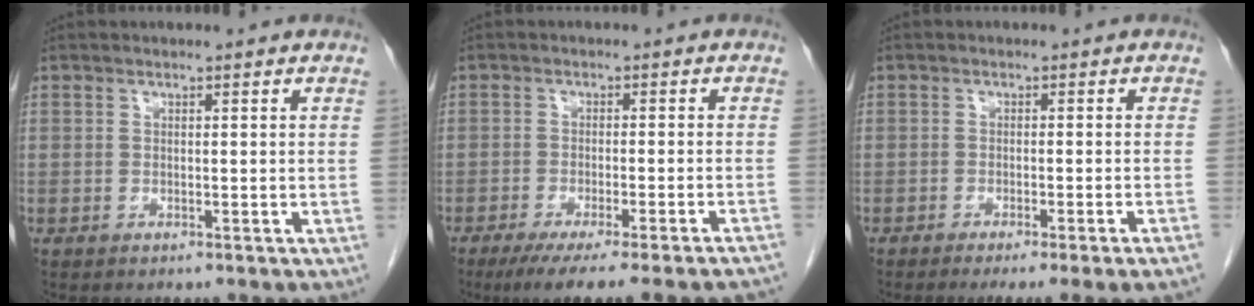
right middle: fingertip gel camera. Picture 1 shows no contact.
{"total": 16.5, "force": [-14.3, 0.2, 8.3], "torque": [-0.073, -0.028, -0.187]}
{"total": 8.1, "force": [-6.1, -1.2, 5.1], "torque": [-0.049, -0.014, -0.085]}